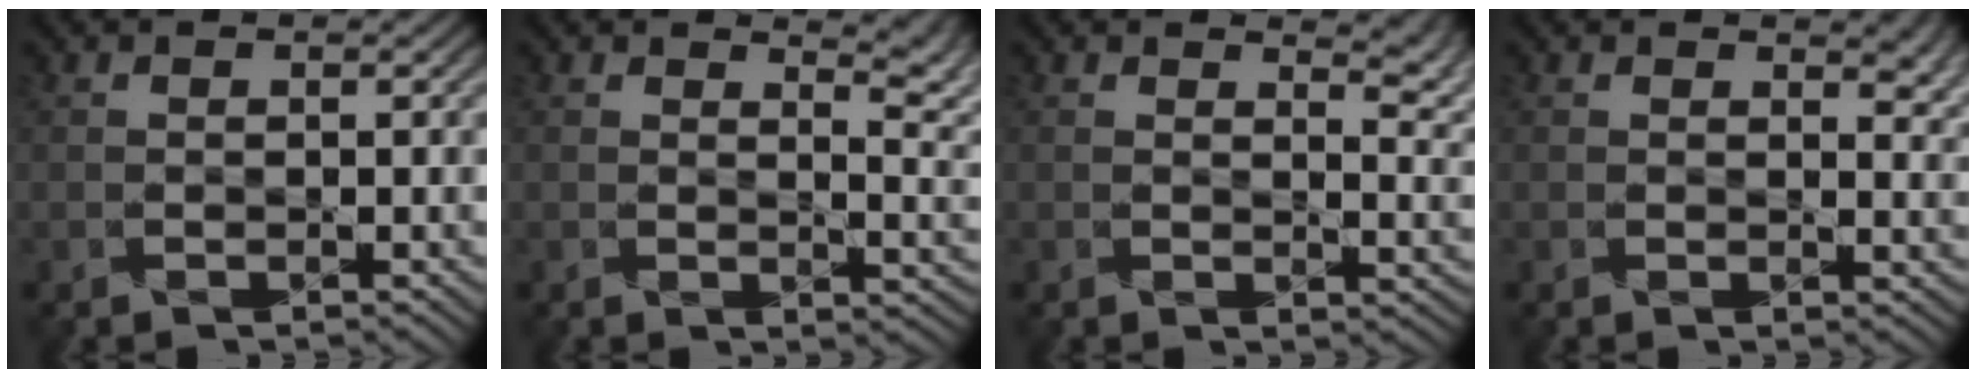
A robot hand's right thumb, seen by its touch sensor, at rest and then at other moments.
{"total": 5.0, "force": [3.6, 1.5, 3.1], "torque": [-0.041, 0.000, 0.054]}
{"total": 4.5, "force": [3.2, 1.5, 2.7], "torque": [-0.034, -0.003, 0.047]}
{"total": 2.9, "force": [1.7, 1.4, 1.9], "torque": [-0.030, -0.006, 0.028]}